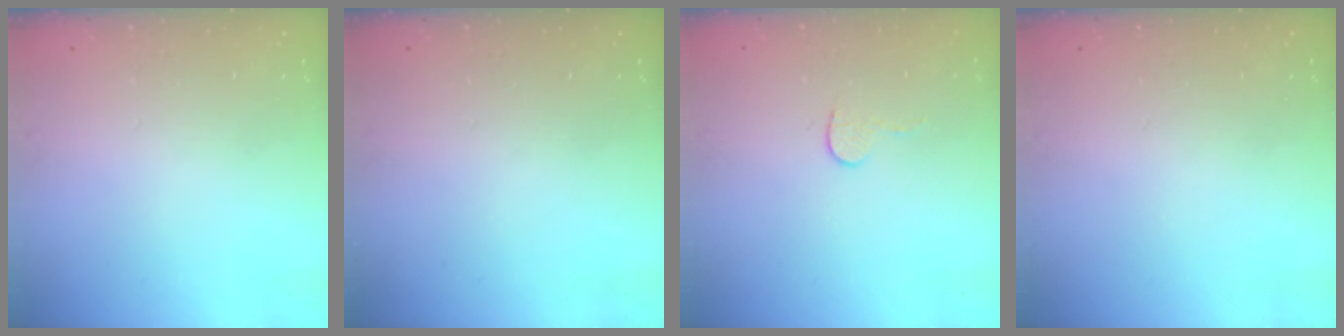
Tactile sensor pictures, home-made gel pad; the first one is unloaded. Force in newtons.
{"total": 0.0}
{"total": 4.0, "press": 4.0, "slide": 0.3}
{"total": 0.0}